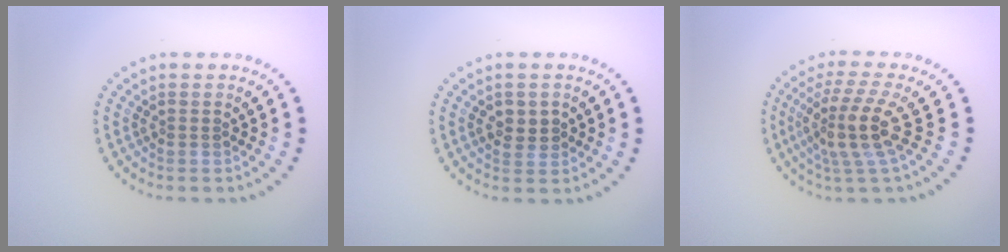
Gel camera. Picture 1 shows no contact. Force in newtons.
{"total": 1.9, "press": 1.8, "slide": 0.3}
{"total": 4.3, "press": 3.2, "slide": 2.8}